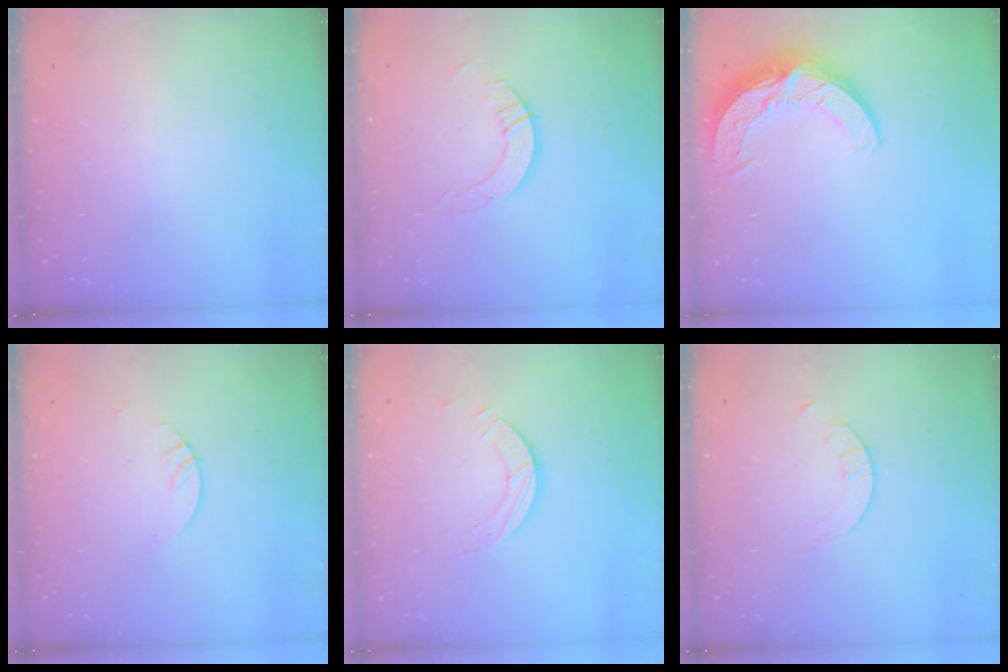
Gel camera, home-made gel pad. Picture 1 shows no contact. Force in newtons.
{"total": 6.0, "press": 6.0, "slide": 0.4}
{"total": 11.0, "press": 10.9, "slide": 0.8}
{"total": 2.4, "press": 2.4, "slide": 0.2}
{"total": 3.9, "press": 3.9, "slide": 0.1}
{"total": 1.6, "press": 1.6, "slide": 0.2}